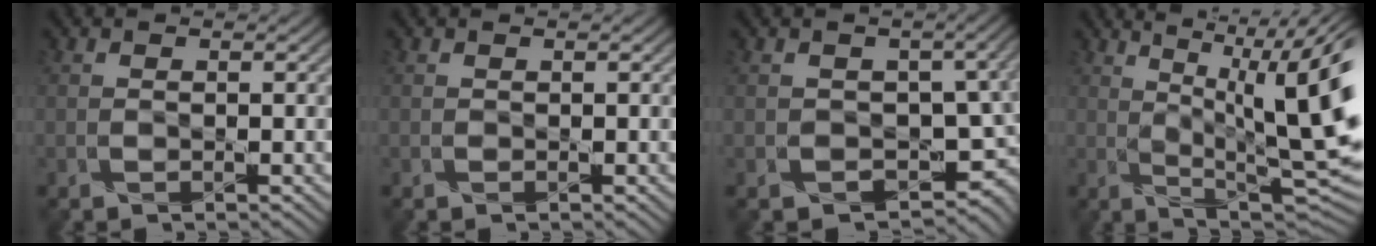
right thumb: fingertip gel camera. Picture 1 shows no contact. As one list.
[{"total": 0.0}, {"total": 4.6, "force": [-0.3, 3.9, 2.5], "torque": [-0.036, -0.027, 0.005]}, {"total": 15.7, "force": [3.3, 5.5, 14.3], "torque": [-0.187, 0.013, 0.055]}]